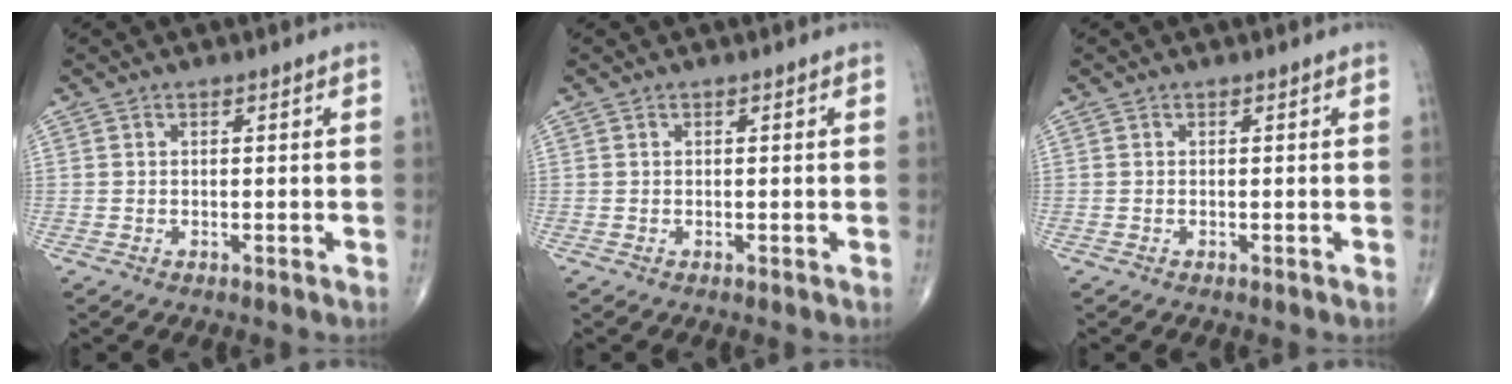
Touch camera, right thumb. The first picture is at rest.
{"total": 0.0}
{"total": 0.0}